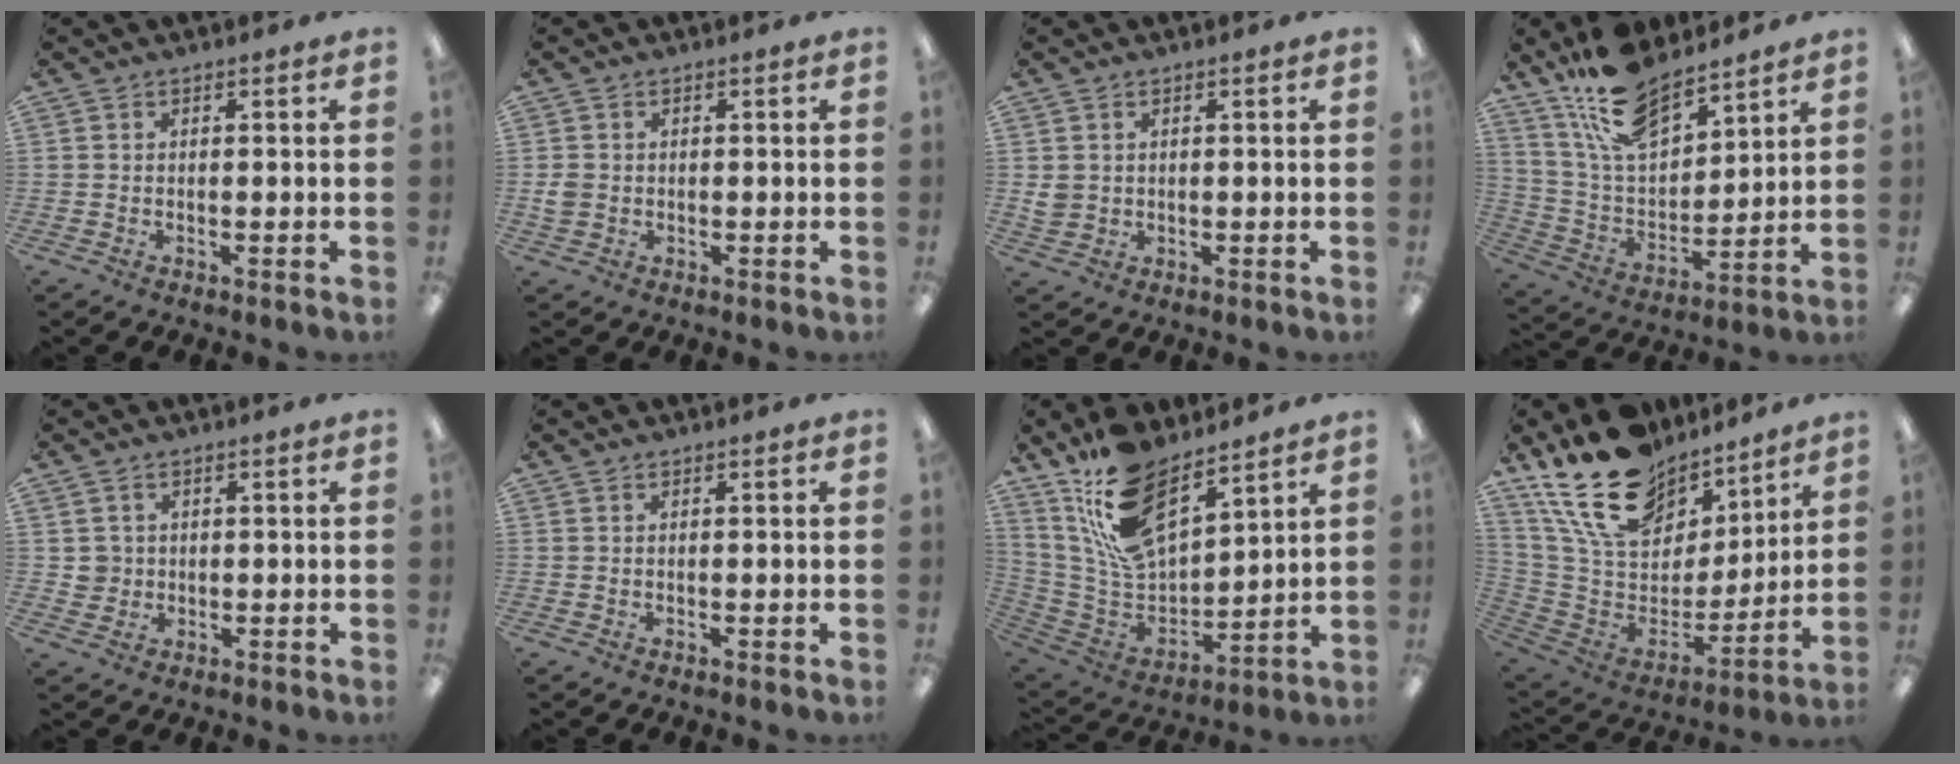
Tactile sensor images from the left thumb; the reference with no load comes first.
{"total": 2.4, "force": [-0.1, 2.1, 1.1], "torque": [-0.020, 0.004, -0.001]}
{"total": 2.6, "force": [0.8, 2.3, 1.0], "torque": [-0.019, 0.003, 0.017]}
{"total": 16.1, "force": [12.7, 6.8, 7.4], "torque": [-0.163, -0.067, 0.235]}
{"total": 3.2, "force": [0.6, 3.1, 0.2], "torque": [-0.004, 0.003, 0.009]}
{"total": 0.0}
{"total": 18.0, "force": [12.7, 8.3, 9.8], "torque": [-0.208, -0.068, 0.236]}
{"total": 22.4, "force": [15.3, 12.8, 10.3], "torque": [-0.194, -0.086, 0.288]}